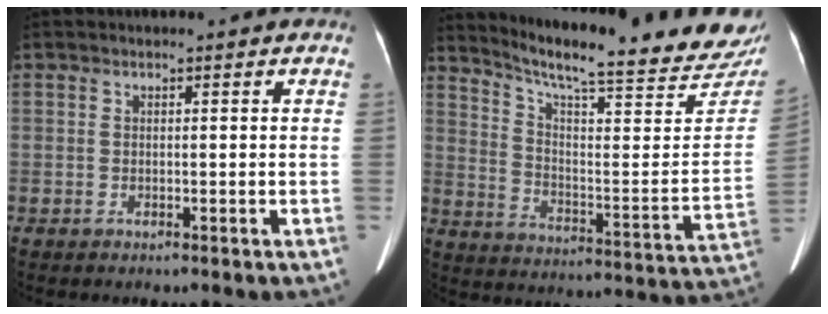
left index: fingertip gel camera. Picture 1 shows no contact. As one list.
[{"total": 26.9, "force": [24.2, 3.1, 11.3], "torque": [-0.184, -0.091, 0.309]}]